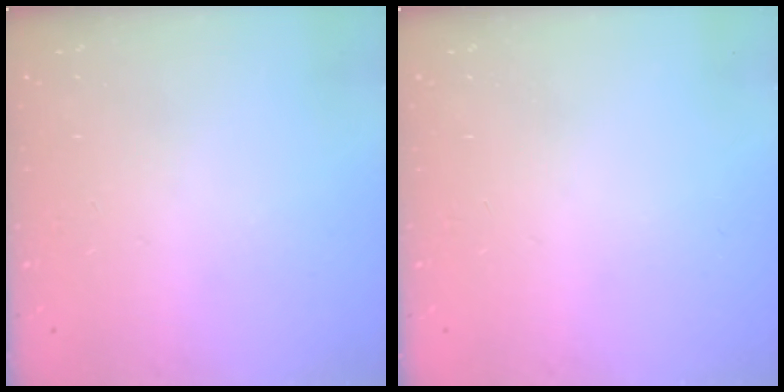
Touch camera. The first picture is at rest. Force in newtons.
{"total": 0.0}